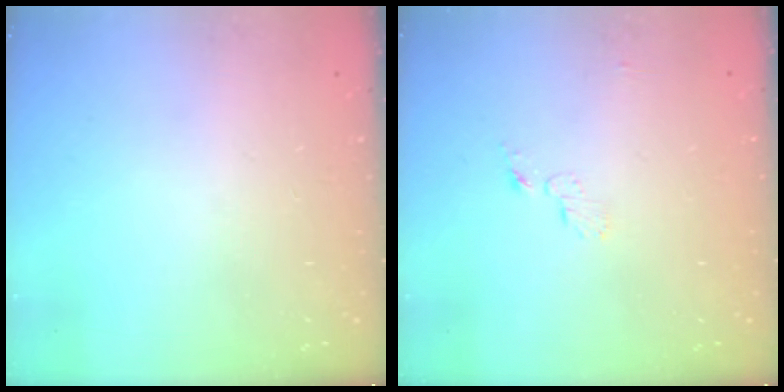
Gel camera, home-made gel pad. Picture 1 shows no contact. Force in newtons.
{"total": 3.7, "press": 3.6, "slide": 0.4}